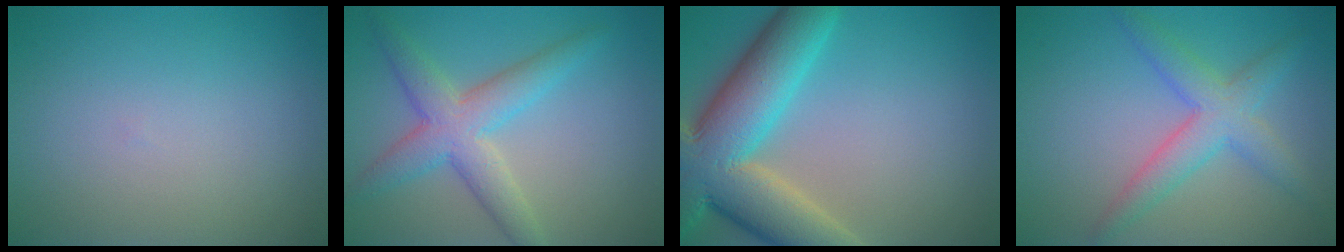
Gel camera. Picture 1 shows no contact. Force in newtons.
{"total": 5.2, "press": 5.2, "slide": 0.2}
{"total": 11.9, "press": 11.9, "slide": 0.9}
{"total": 4.3, "press": 4.3, "slide": 0.1}